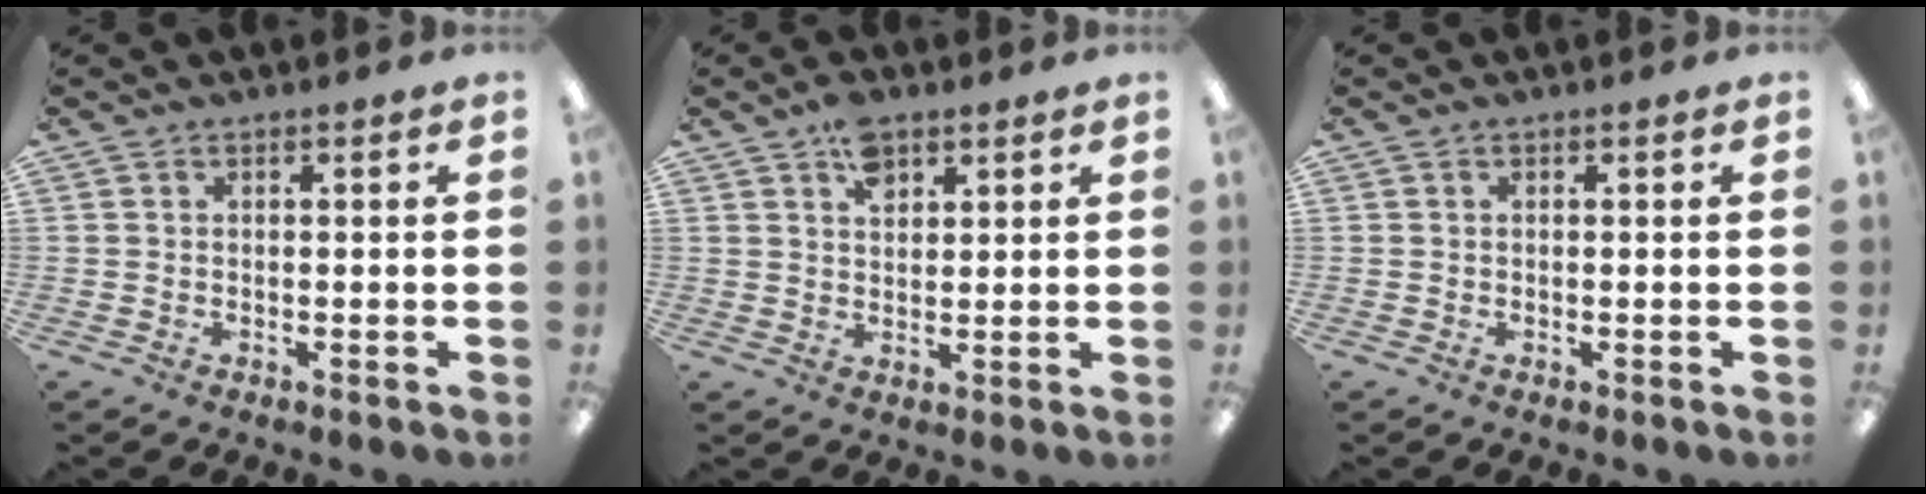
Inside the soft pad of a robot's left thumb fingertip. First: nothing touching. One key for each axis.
{"total": 5.3, "fx": 3.2, "fy": 3.1, "fz": 2.9, "tx": -0.042, "ty": -0.007, "tz": 0.055}
{"total": 0.0}